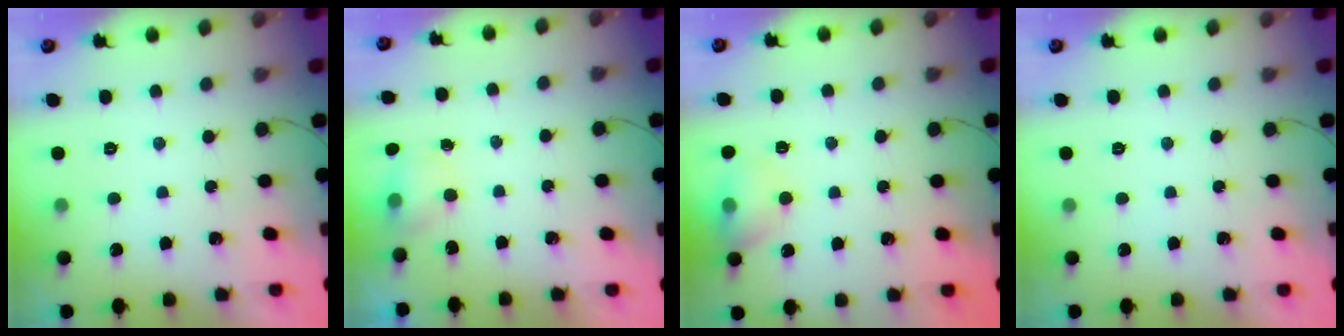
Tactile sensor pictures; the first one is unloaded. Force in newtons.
{"total": 4.1, "press": 4.1, "slide": 0.7}
{"total": 9.2, "press": 9.1, "slide": 1.2}
{"total": 0.0}